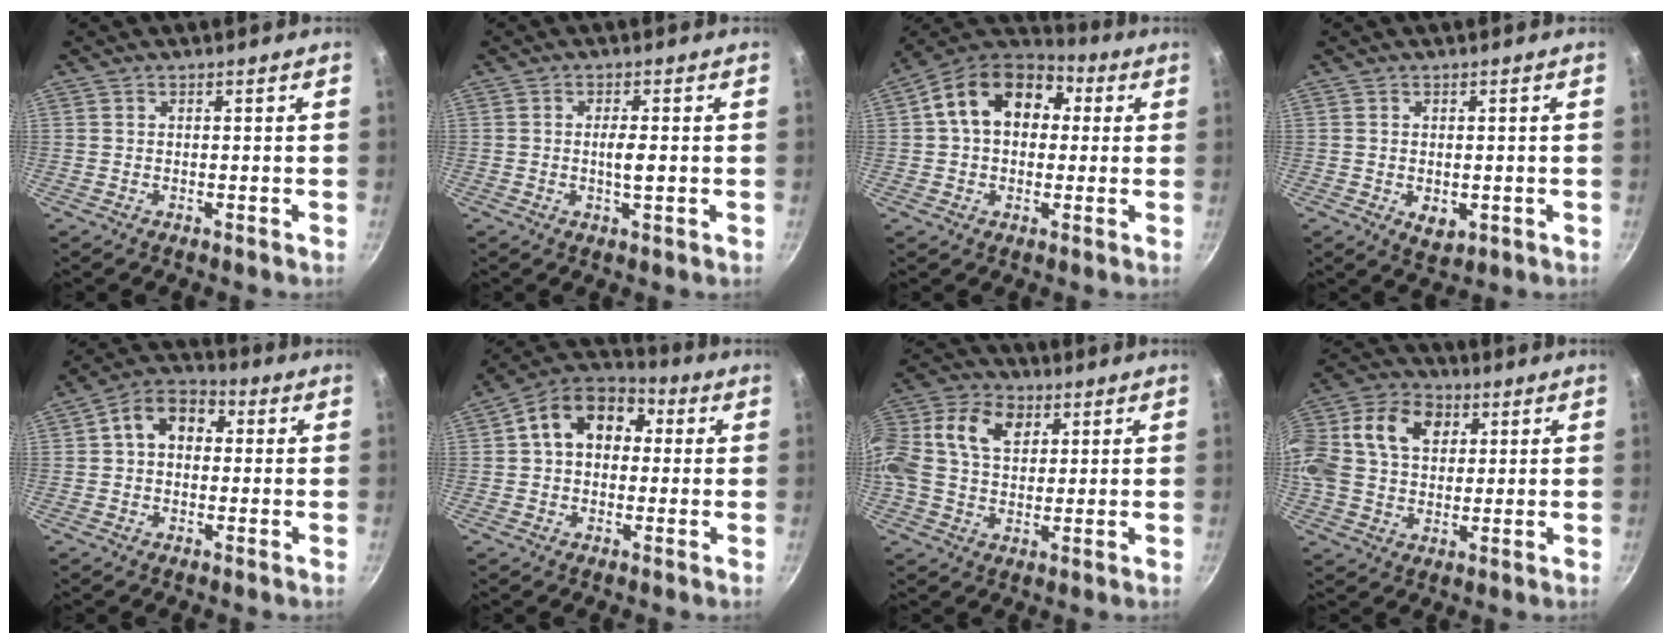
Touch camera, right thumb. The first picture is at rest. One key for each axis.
{"total": 3.5, "fx": -0.2, "fy": 0.7, "fz": 3.4, "tx": -0.066, "ty": -0.001, "tz": -0.007}
{"total": 16.3, "fx": 3.3, "fy": 11.8, "fz": 10.7, "tx": -0.149, "ty": 0.033, "tz": 0.035}
{"total": 4.0, "fx": -0.7, "fy": 2.7, "fz": 2.9, "tx": -0.040, "ty": -0.010, "tz": -0.004}
{"total": 9.6, "fx": 1.6, "fy": 7.0, "fz": 6.4, "tx": -0.071, "ty": 0.026, "tz": 0.007}
{"total": 13.6, "fx": 2.4, "fy": 10.0, "fz": 9.0, "tx": -0.112, "ty": 0.031, "tz": 0.017}
{"total": 18.5, "fx": 4.6, "fy": 13.0, "fz": 12.3, "tx": -0.253, "ty": 0.031, "tz": 0.068}
{"total": 22.2, "fx": 5.8, "fy": 16.2, "fz": 13.9, "tx": -0.294, "ty": 0.035, "tz": 0.091}